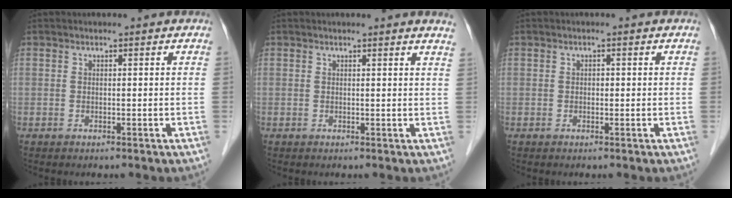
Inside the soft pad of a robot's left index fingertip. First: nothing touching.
{"total": 2.5, "force": [2.3, -0.3, 1.0], "torque": [-0.015, -0.009, 0.012]}
{"total": 0.7, "force": [0.0, 0.5, 0.5], "torque": [-0.004, 0.003, -0.004]}